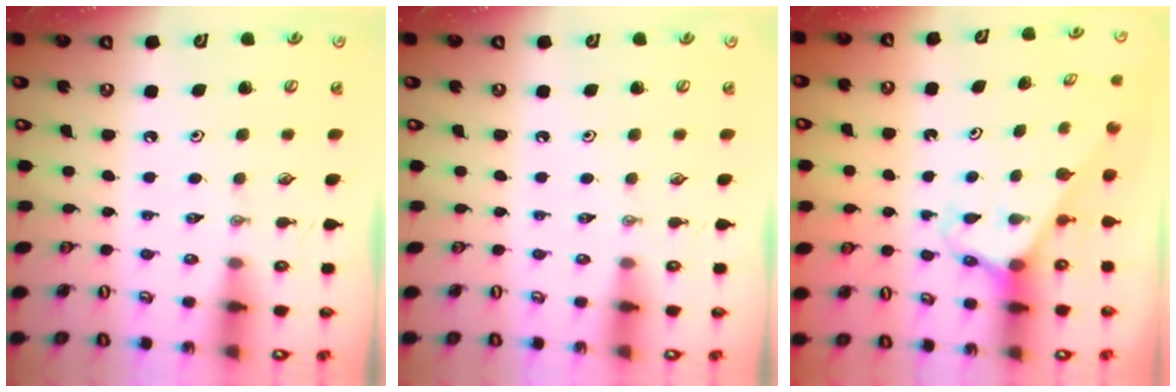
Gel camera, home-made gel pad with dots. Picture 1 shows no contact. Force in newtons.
{"total": 0.0}
{"total": 2.7, "press": 2.7, "slide": 0.1}